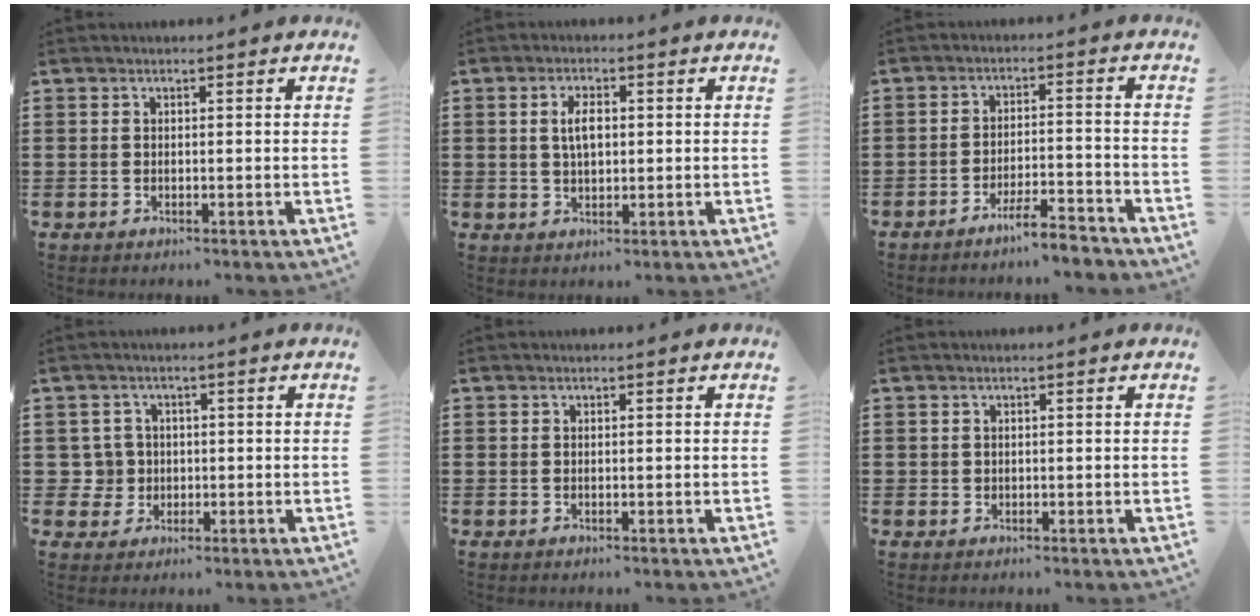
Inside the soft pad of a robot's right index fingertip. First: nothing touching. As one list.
[{"total": 3.8, "force": [0.5, 1.7, 3.3], "torque": [-0.059, 0.004, 0.005]}, {"total": 5.1, "force": [-4.5, 0.3, 2.4], "torque": [-0.046, -0.004, -0.086]}, {"total": 4.0, "force": [-0.3, 3.9, 0.9], "torque": [-0.041, 0.008, -0.010]}, {"total": 0.0}, {"total": 0.5, "force": [0.1, 0.5, 0.1], "torque": [-0.001, 0.005, 0.001]}]